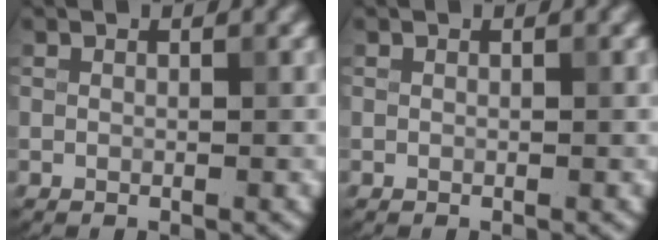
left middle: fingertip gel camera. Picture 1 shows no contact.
{"total": 0.0}